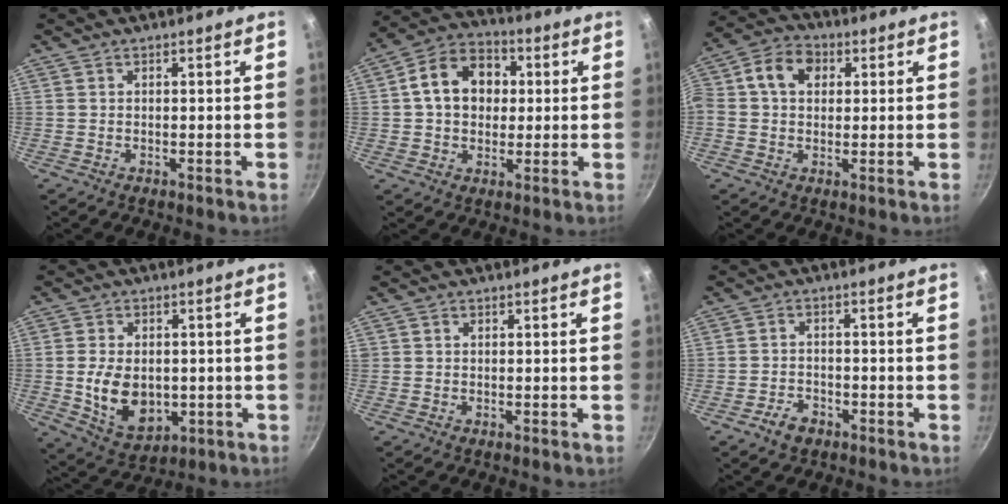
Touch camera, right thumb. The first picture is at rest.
{"total": 12.6, "force": [1.7, 9.8, 7.8], "torque": [-0.099, 0.022, 0.012]}
{"total": 9.3, "force": [2.0, 7.1, 5.7], "torque": [-0.085, 0.017, 0.011]}
{"total": 11.2, "force": [-0.8, 7.8, 7.9], "torque": [-0.122, -0.006, 0.006]}
{"total": 0.7, "force": [0.2, 0.6, 0.2], "torque": [-0.001, 0.003, 0.002]}
{"total": 3.9, "force": [-2.5, 2.5, 1.9], "torque": [-0.028, 0.021, -0.042]}